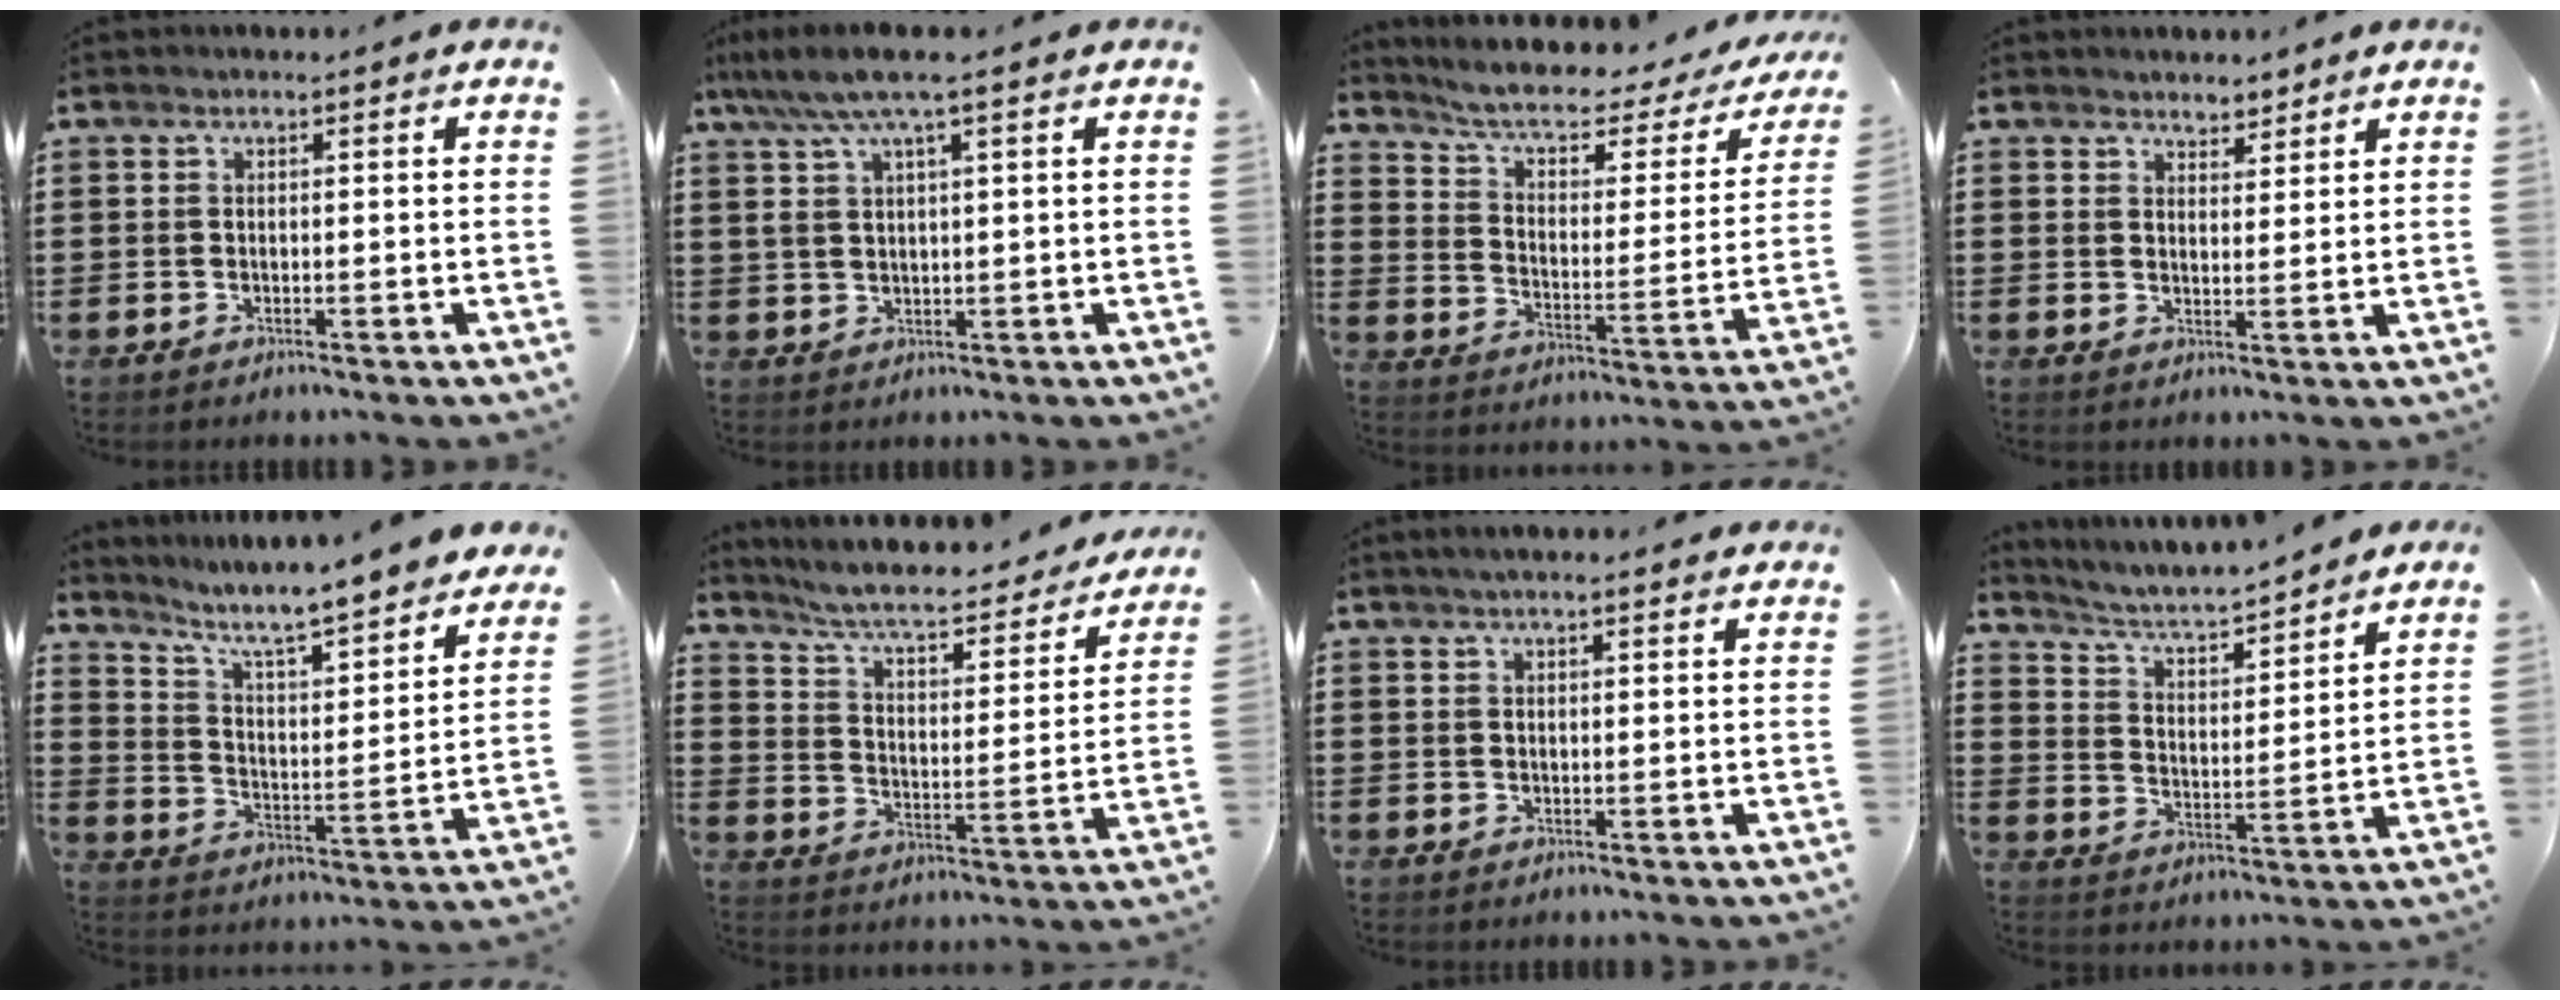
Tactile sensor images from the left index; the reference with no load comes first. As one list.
[{"total": 5.6, "force": [3.1, 0.6, 4.6], "torque": [-0.104, -0.002, 0.050]}, {"total": 5.5, "force": [4.0, 1.4, 3.4], "torque": [-0.087, -0.027, 0.061]}, {"total": 2.9, "force": [2.7, 1.1, -0.2], "torque": [-0.005, 0.000, 0.053]}, {"total": 6.9, "force": [6.1, 0.1, 3.1], "torque": [-0.089, -0.057, 0.096]}, {"total": 6.4, "force": [5.5, 0.7, 3.1], "torque": [-0.086, -0.042, 0.089]}, {"total": 2.0, "force": [1.7, 0.3, 1.1], "torque": [-0.023, 0.005, 0.032]}, {"total": 4.3, "force": [4.0, 0.6, 1.5], "torque": [-0.050, -0.030, 0.061]}]